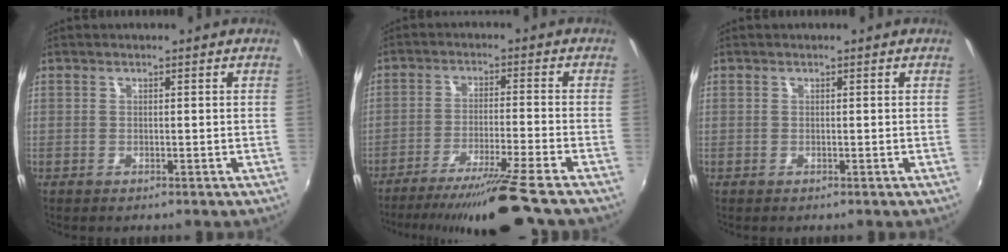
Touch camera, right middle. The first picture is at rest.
{"total": 12.9, "force": [-11.0, -2.4, 6.2], "torque": [-0.126, -0.016, -0.183]}
{"total": 0.0}